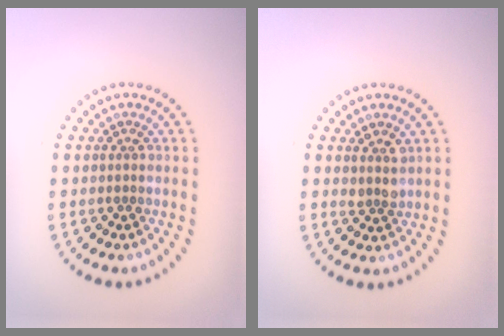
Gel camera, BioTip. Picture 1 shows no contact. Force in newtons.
{"total": 1.6, "press": 1.4, "slide": 0.7}